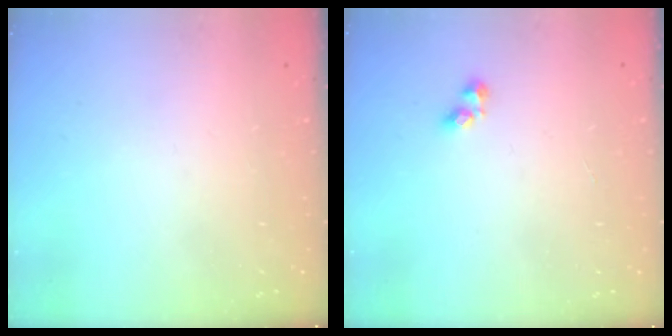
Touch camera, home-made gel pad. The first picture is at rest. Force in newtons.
{"total": 3.5, "press": 3.3, "slide": 1.1}